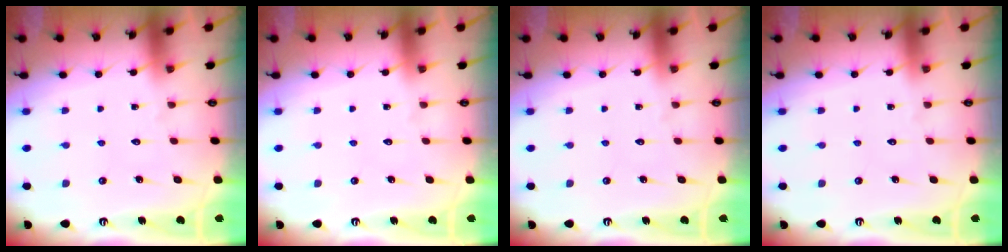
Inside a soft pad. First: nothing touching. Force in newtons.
{"total": 0.0}
{"total": 0.0}
{"total": 0.0}